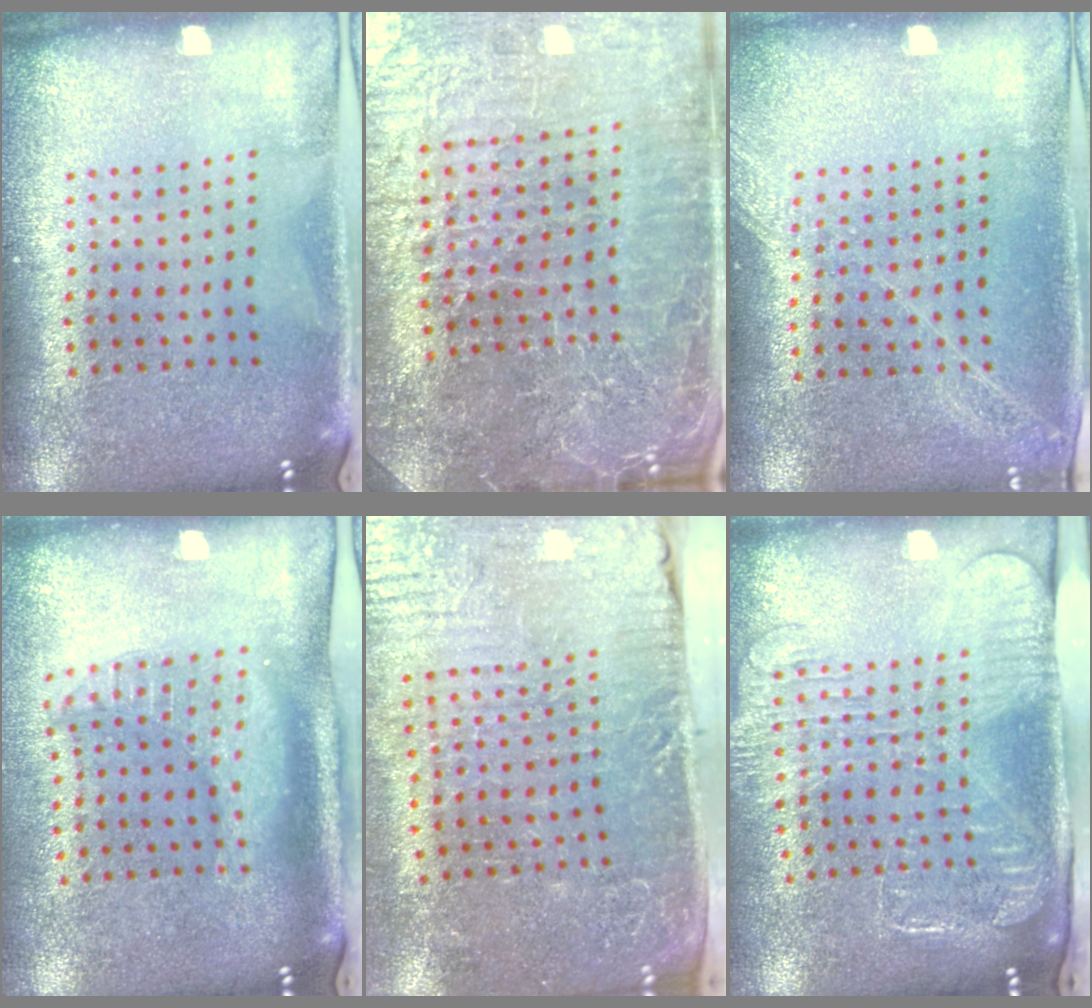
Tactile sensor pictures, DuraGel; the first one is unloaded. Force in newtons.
{"total": 5.5, "press": 5.1, "slide": 1.9}
{"total": 1.2, "press": 1.1, "slide": 0.1}
{"total": 1.9, "press": 1.6, "slide": 1.1}
{"total": 4.6, "press": 4.4, "slide": 1.3}
{"total": 2.6, "press": 2.0, "slide": 1.6}